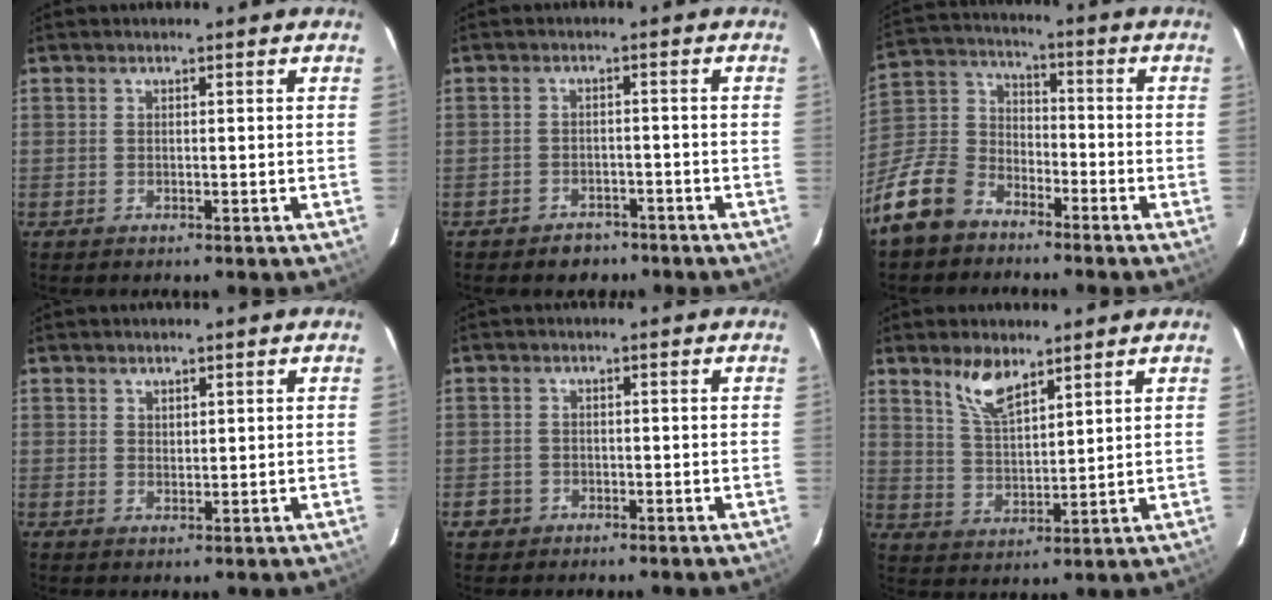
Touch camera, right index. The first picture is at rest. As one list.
[{"total": 4.9, "force": [-3.6, 3.2, 0.8], "torque": [-0.028, 0.014, -0.045]}, {"total": 16.0, "force": [-10.7, 10.2, 6.2], "torque": [-0.174, 0.035, -0.198]}, {"total": 1.4, "force": [1.1, 0.8, 0.4], "torque": [-0.002, 0.002, 0.020]}, {"total": 2.8, "force": [-1.0, 2.5, 0.3], "torque": [-0.012, 0.007, -0.013]}, {"total": 7.3, "force": [5.3, 2.6, 4.4], "torque": [-0.082, 0.004, 0.109]}]